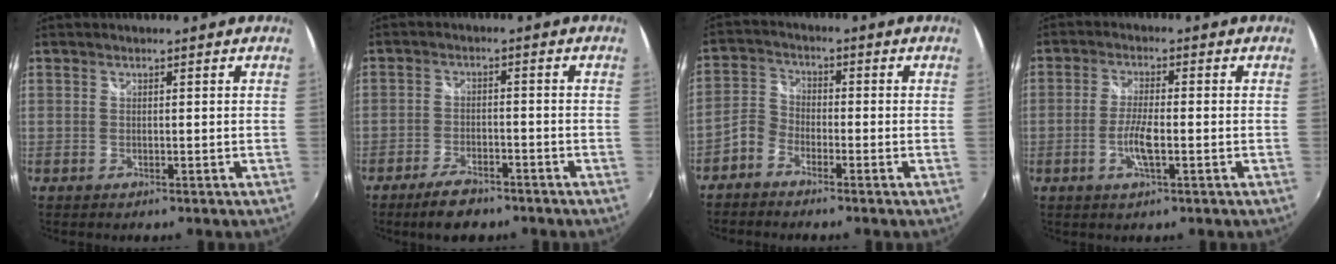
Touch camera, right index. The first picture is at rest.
{"total": 7.0, "force": [-5.4, 2.8, 3.5], "torque": [-0.088, -0.003, -0.089]}
{"total": 4.0, "force": [-2.9, 2.5, 1.2], "torque": [-0.024, 0.014, -0.067]}
{"total": 5.3, "force": [-1.6, 1.1, 4.9], "torque": [-0.102, -0.002, -0.033]}